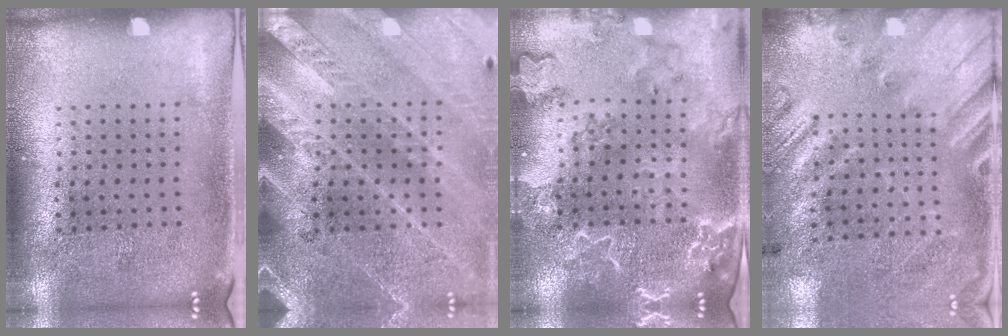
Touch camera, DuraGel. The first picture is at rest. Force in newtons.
{"total": 2.9, "press": 2.6, "slide": 1.1}
{"total": 2.7, "press": 2.5, "slide": 1.0}
{"total": 2.6, "press": 1.9, "slide": 1.8}